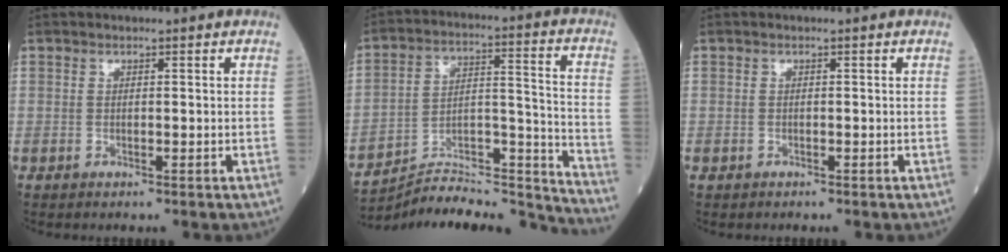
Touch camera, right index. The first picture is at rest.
{"total": 21.0, "force": [-20.6, -0.2, 4.2], "torque": [-0.056, 0.036, -0.315]}
{"total": 0.5, "force": [-0.1, 0.5, 0.1], "torque": [-0.007, 0.002, -0.003]}